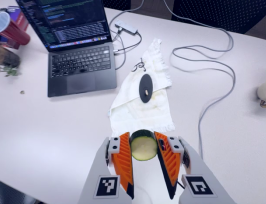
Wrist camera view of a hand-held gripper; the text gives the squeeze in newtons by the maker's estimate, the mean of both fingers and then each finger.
{"total": 12.3, "left": 12.3, "right": 12.3}